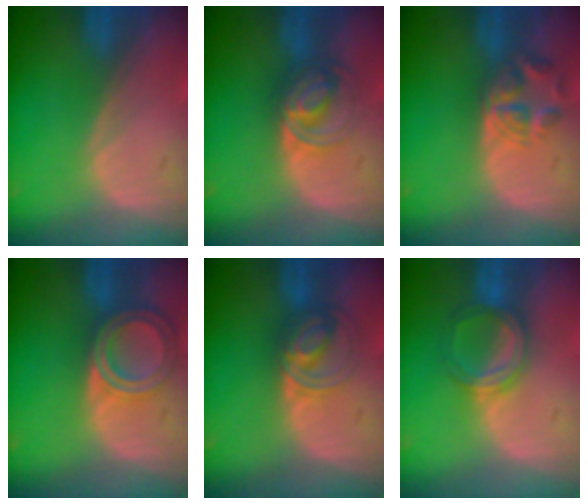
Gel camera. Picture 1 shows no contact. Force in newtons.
{"total": 6.4, "press": 5.8, "slide": 2.8}
{"total": 5.9, "press": 4.8, "slide": 3.4}
{"total": 6.7, "press": 6.0, "slide": 3.2}
{"total": 5.6, "press": 5.6, "slide": 0.5}
{"total": 5.3, "press": 5.2, "slide": 0.5}